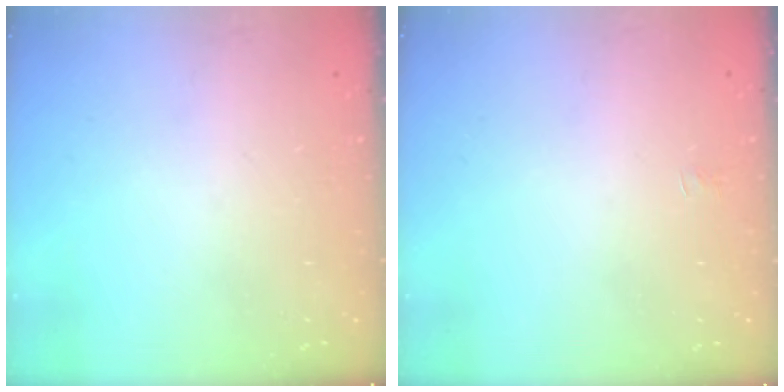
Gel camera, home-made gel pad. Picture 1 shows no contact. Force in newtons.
{"total": 1.3, "press": 1.2, "slide": 0.2}